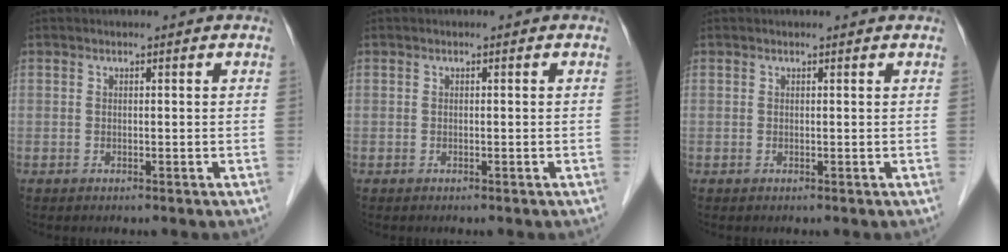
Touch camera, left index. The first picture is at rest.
{"total": 0.0}
{"total": 1.2, "force": [1.2, 0.1, 0.3], "torque": [-0.009, 0.006, 0.010]}